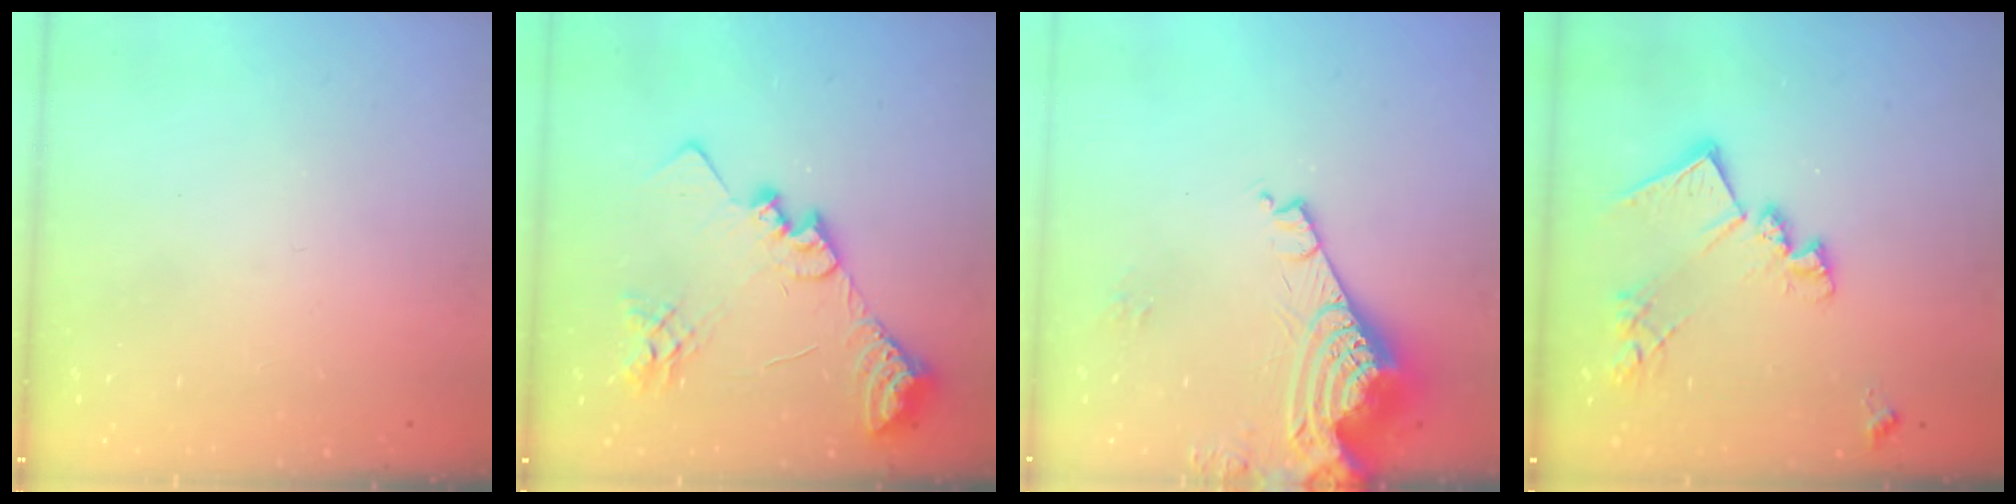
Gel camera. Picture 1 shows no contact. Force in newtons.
{"total": 22.6, "press": 22.4, "slide": 3.2}
{"total": 10.5, "press": 10.5, "slide": 1.1}
{"total": 16.3, "press": 16.3, "slide": 0.8}